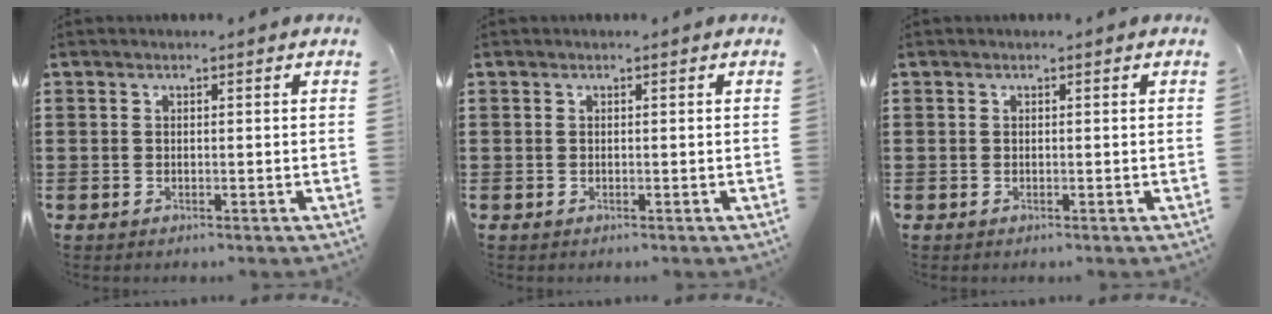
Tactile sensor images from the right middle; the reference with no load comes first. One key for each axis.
{"total": 0.0}
{"total": 0.0}